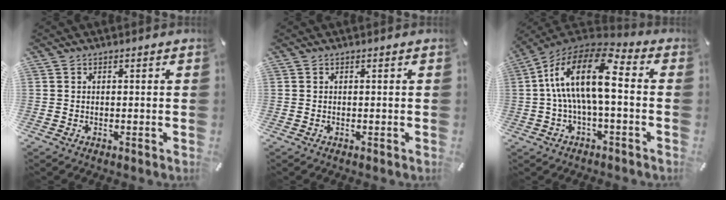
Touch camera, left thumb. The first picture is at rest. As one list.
[{"total": 0.0}, {"total": 16.4, "force": [1.2, 7.3, 14.7], "torque": [-0.283, 0.000, 0.021]}]